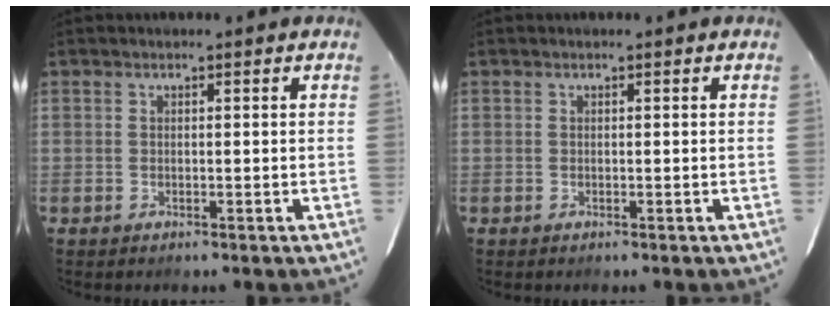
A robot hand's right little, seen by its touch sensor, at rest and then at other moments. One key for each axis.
{"total": 0.0}